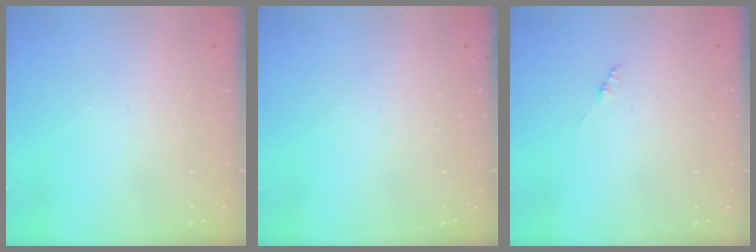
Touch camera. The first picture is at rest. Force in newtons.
{"total": 0.0}
{"total": 0.9, "press": 0.8, "slide": 0.2}